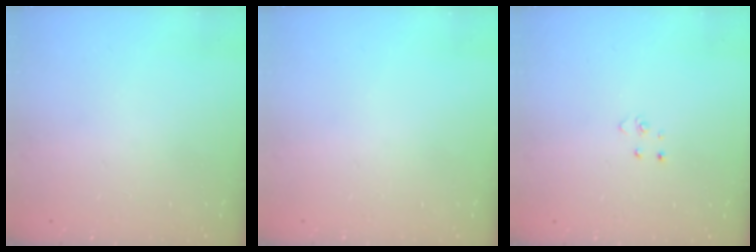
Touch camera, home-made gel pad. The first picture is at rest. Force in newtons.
{"total": 0.0}
{"total": 2.8, "press": 2.8, "slide": 0.3}